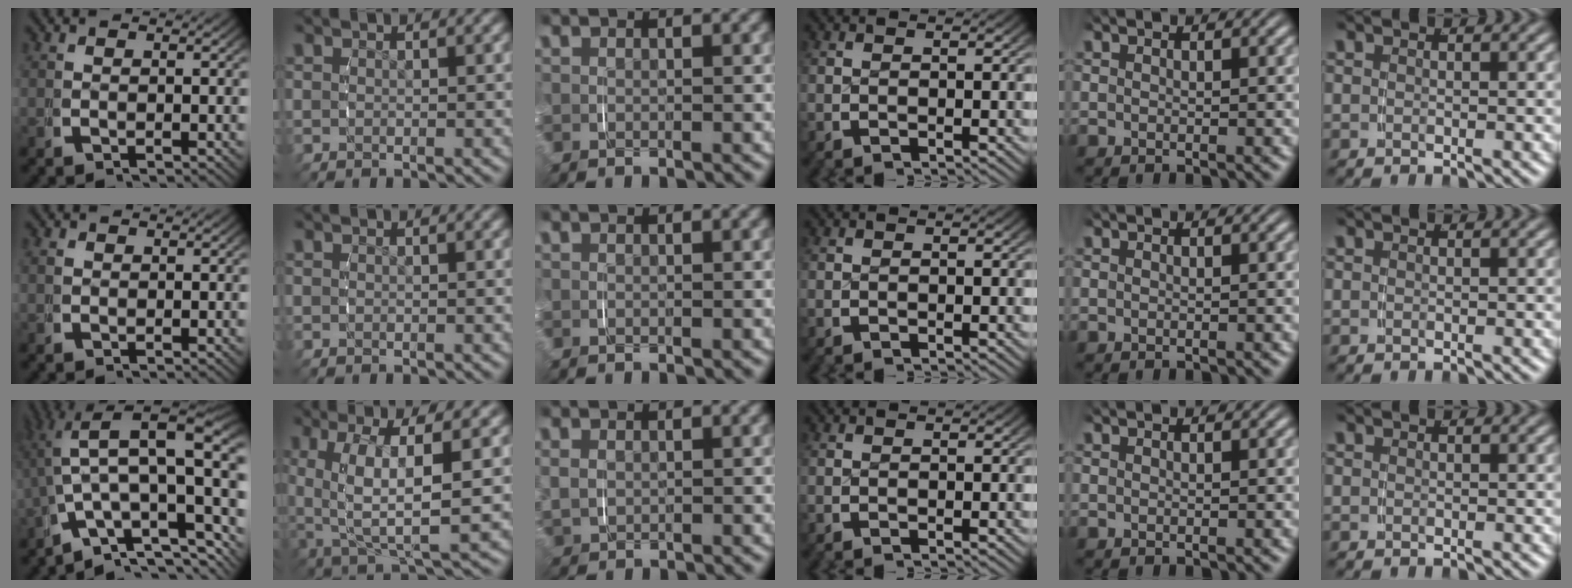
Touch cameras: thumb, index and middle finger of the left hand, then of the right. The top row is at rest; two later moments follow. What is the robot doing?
{"motion": "grasp_and_lifting", "object": "shirt"}